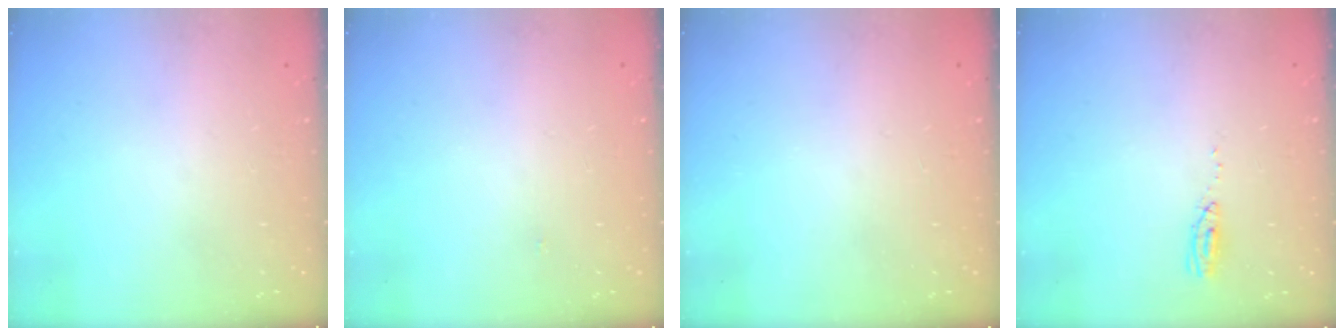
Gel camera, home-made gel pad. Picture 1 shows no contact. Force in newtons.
{"total": 15.5, "press": 3.5, "slide": 15.1}
{"total": 0.0}
{"total": 3.6, "press": 3.3, "slide": 1.5}